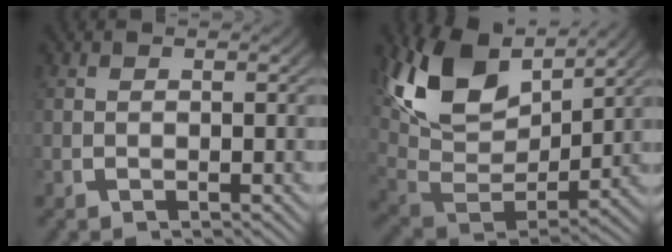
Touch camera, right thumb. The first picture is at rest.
{"total": 12.2, "force": [3.3, 7.3, 9.2], "torque": [-0.200, -0.025, 0.068]}